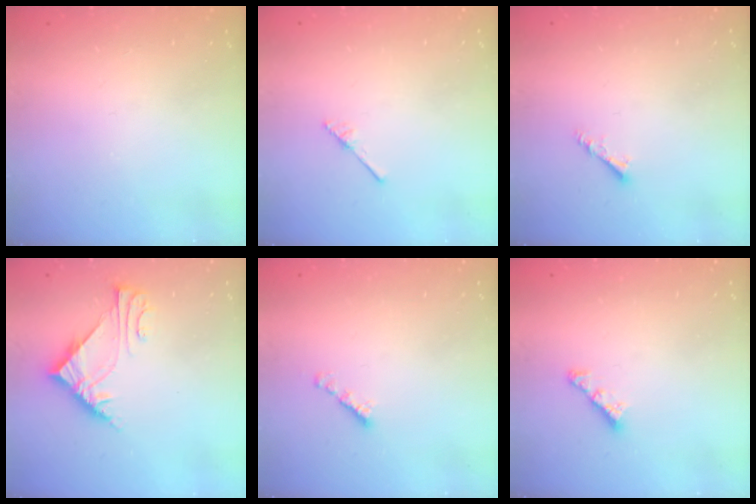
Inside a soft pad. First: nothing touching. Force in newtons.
{"total": 2.5, "press": 2.4, "slide": 0.3}
{"total": 3.0, "press": 2.9, "slide": 0.6}
{"total": 6.6, "press": 6.6, "slide": 0.4}
{"total": 2.2, "press": 2.1, "slide": 0.7}
{"total": 4.5, "press": 4.4, "slide": 0.7}